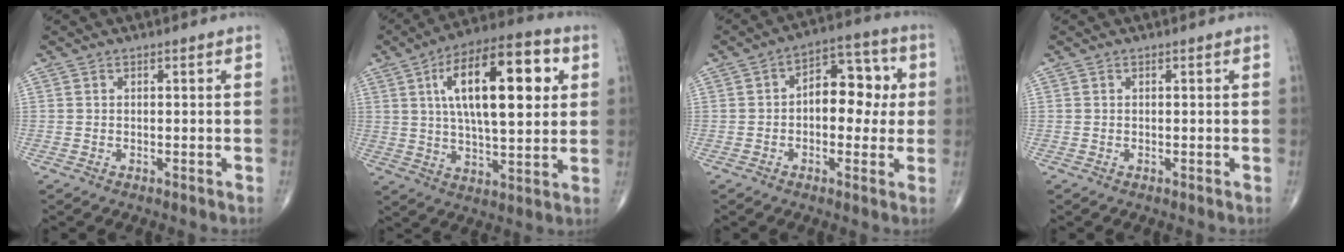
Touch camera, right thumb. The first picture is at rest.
{"total": 21.3, "force": [5.7, 8.3, 18.7], "torque": [-0.283, 0.002, 0.085]}
{"total": 10.5, "force": [0.5, 6.5, 8.2], "torque": [-0.074, 0.028, -0.001]}
{"total": 0.0}